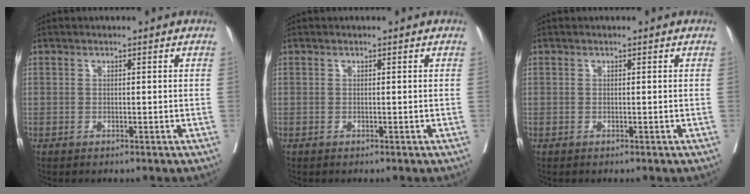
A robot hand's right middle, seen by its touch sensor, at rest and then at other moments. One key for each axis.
{"total": 0.0}
{"total": 0.0}